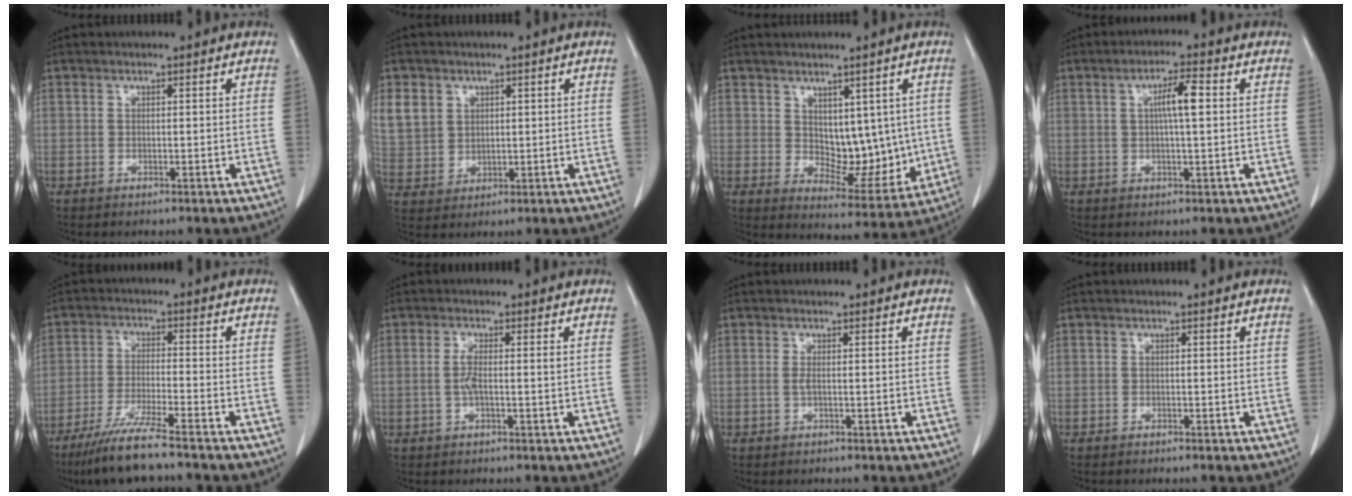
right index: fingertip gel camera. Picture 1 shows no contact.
{"total": 10.2, "force": [4.1, 8.6, 3.6], "torque": [-0.113, 0.019, 0.099]}
{"total": 8.9, "force": [1.5, 5.4, 6.9], "torque": [-0.079, -0.004, 0.042]}
{"total": 4.8, "force": [0.8, 0.4, 4.7], "torque": [-0.083, 0.007, 0.011]}
{"total": 9.0, "force": [-7.2, -0.4, 5.4], "torque": [-0.095, -0.028, -0.130]}
{"total": 2.7, "force": [-0.1, 0.3, 2.7], "torque": [-0.057, 0.001, -0.003]}
{"total": 0.8, "force": [-0.1, -0.1, 0.8], "torque": [-0.023, -0.002, -0.002]}
{"total": 0.0}